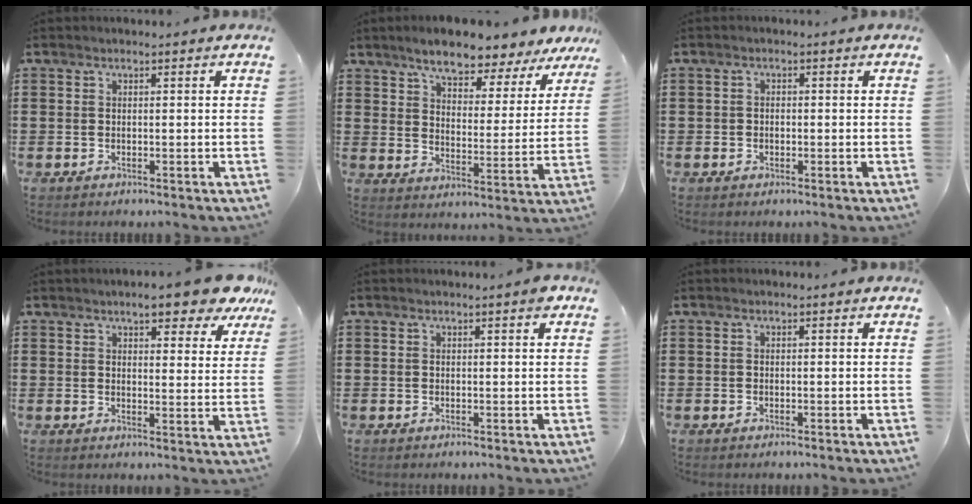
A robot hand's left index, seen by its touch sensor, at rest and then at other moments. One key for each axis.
{"total": 7.2, "fx": 6.5, "fy": 1.1, "fz": 2.8, "tx": -0.075, "ty": -0.034, "tz": 0.111}
{"total": 1.0, "fx": -0.4, "fy": 0.8, "fz": 0.4, "tx": -0.011, "ty": 0.003, "tz": -0.010}
{"total": 7.1, "fx": 5.8, "fy": 1.3, "fz": 3.8, "tx": -0.066, "ty": -0.018, "tz": 0.100}
{"total": 1.1, "fx": 0.7, "fy": 0.0, "fz": 0.9, "tx": -0.011, "ty": -0.002, "tz": 0.010}
{"total": 0.0}